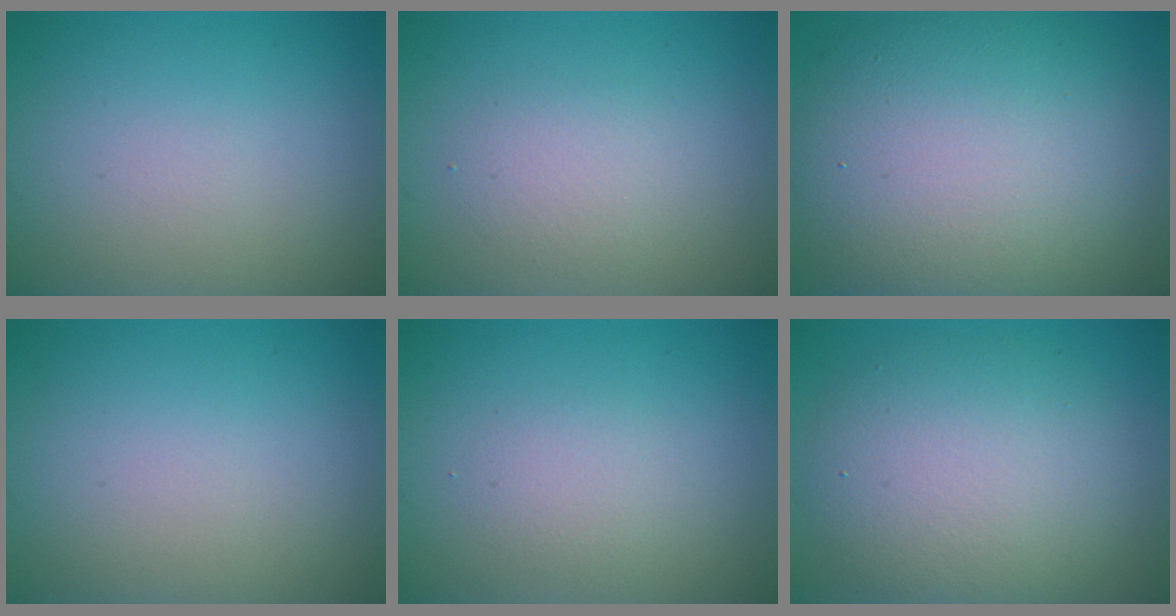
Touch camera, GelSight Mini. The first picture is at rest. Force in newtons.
{"total": 2.0, "press": 2.0, "slide": 0.1}
{"total": 12.9, "press": 12.9, "slide": 0.8}
{"total": 0.0}
{"total": 1.7, "press": 1.7, "slide": 0.1}
{"total": 7.4, "press": 7.4, "slide": 0.4}